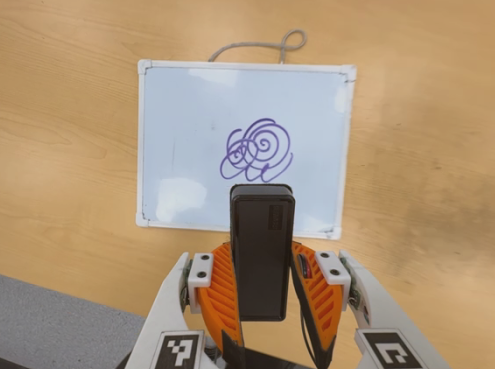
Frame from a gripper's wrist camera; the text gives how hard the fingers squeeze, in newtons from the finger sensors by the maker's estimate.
{"total": 4.7, "left": 3.2, "right": 6.2}